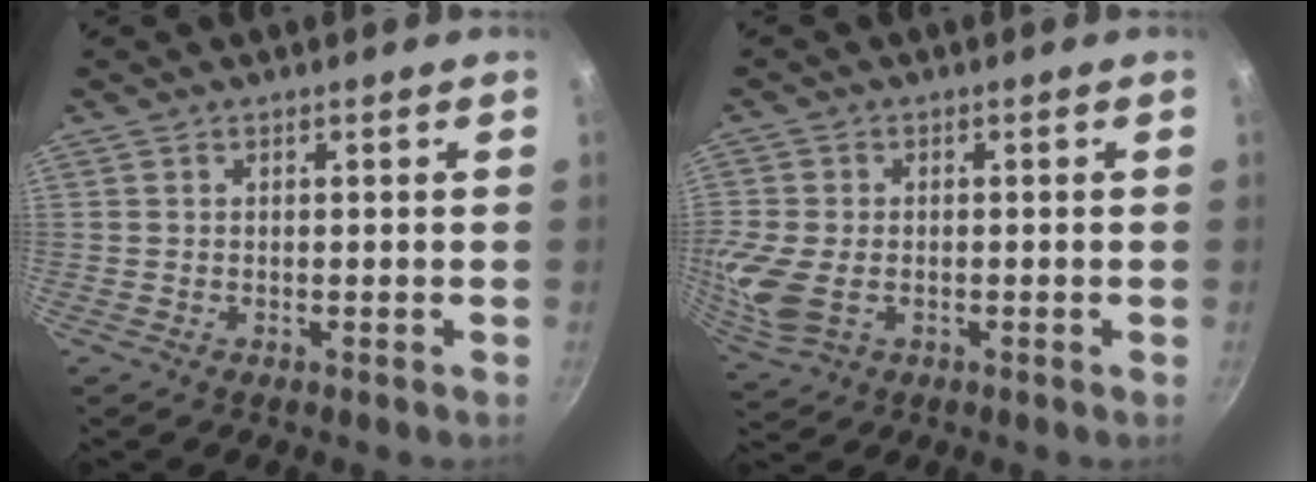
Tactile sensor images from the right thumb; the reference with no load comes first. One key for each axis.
{"total": 8.8, "fx": -1.5, "fy": 5.8, "fz": 6.4, "tx": -0.145, "ty": -0.012, "tz": -0.029}